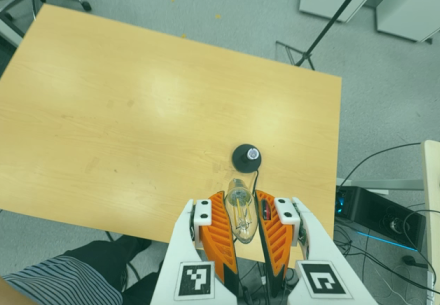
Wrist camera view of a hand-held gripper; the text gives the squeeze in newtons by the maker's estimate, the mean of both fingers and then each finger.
{"total": 21.2, "left": 25.0, "right": 17.5}